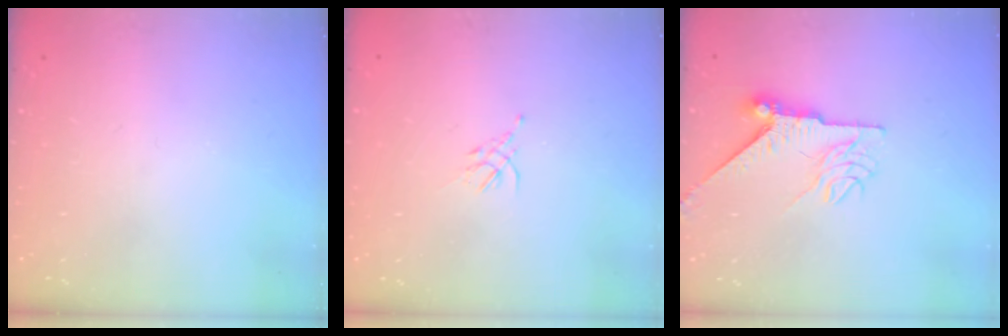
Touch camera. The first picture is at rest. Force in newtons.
{"total": 1.5, "press": 1.4, "slide": 0.6}
{"total": 8.4, "press": 8.4, "slide": 0.5}